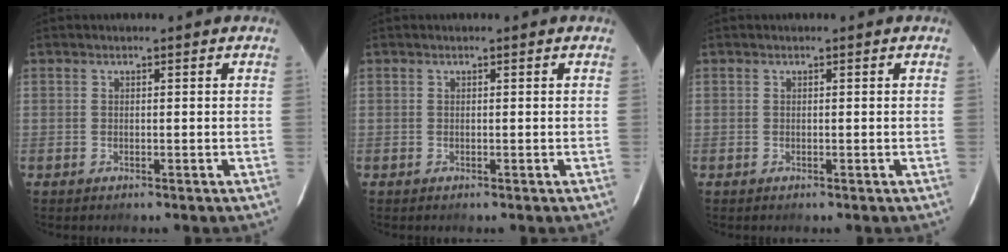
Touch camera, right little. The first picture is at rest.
{"total": 0.0}
{"total": 0.0}